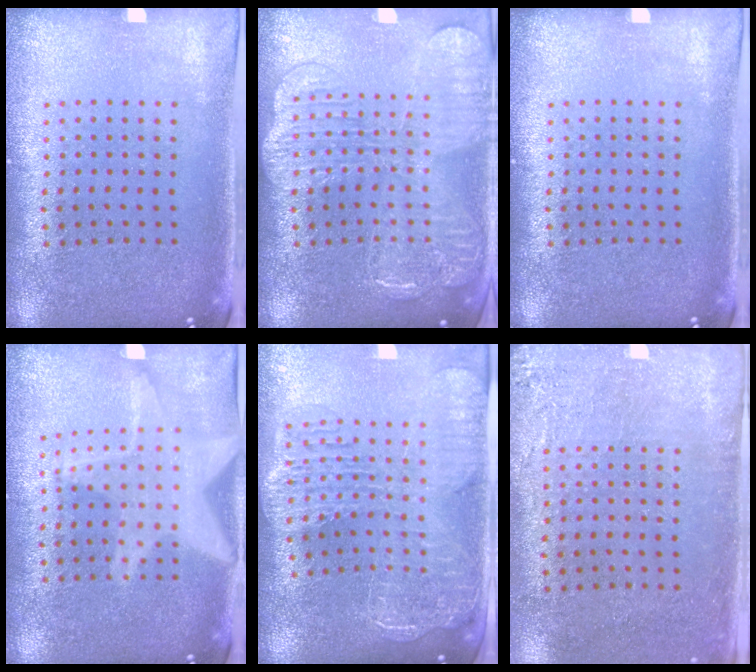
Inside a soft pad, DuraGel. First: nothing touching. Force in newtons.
{"total": 2.8, "press": 2.8, "slide": 0.6}
{"total": 0.0}
{"total": 2.6, "press": 2.6, "slide": 0.4}
{"total": 2.8, "press": 2.3, "slide": 1.5}
{"total": 2.8, "press": 2.3, "slide": 1.6}